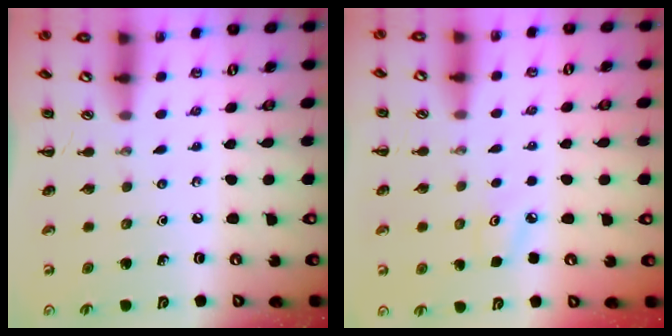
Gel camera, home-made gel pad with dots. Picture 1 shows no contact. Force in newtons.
{"total": 6.1, "press": 5.8, "slide": 1.9}